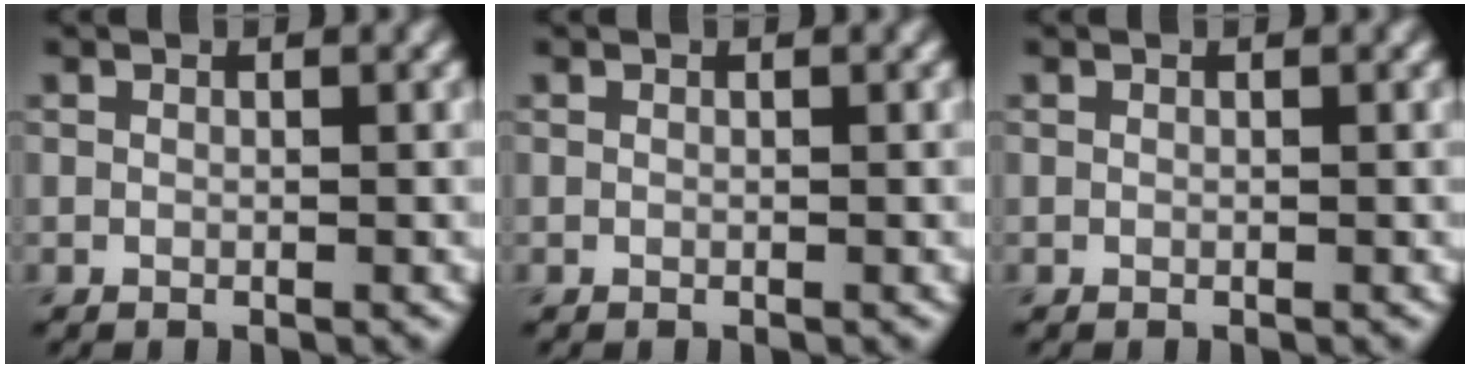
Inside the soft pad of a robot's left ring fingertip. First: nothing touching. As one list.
[{"total": 0.0}, {"total": 0.0}]